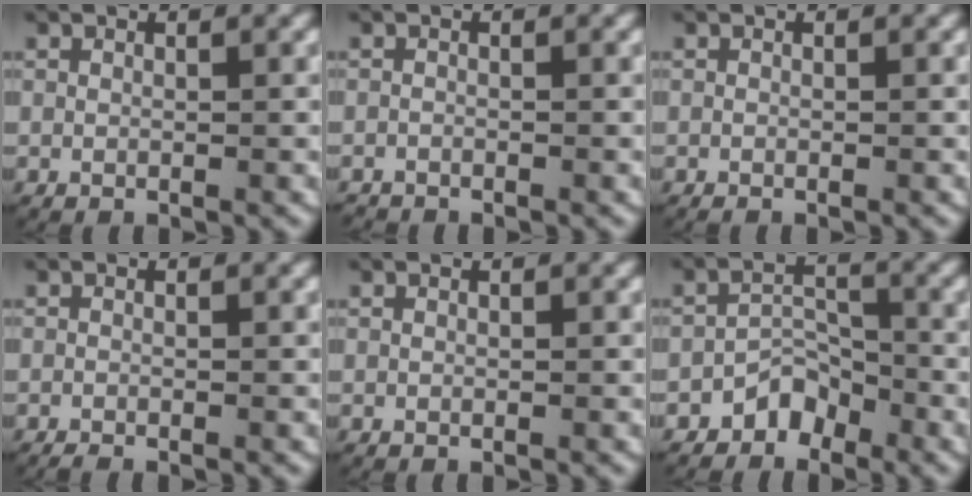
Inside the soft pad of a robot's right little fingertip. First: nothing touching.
{"total": 0.8, "force": [-0.7, 0.1, -0.2], "torque": [-0.001, -0.007, -0.011]}
{"total": 0.0}
{"total": 0.7, "force": [-0.7, 0.0, 0.1], "torque": [-0.002, -0.003, -0.013]}
{"total": 0.0}
{"total": 3.3, "force": [-2.4, 2.0, 1.2], "torque": [-0.017, 0.003, -0.050]}